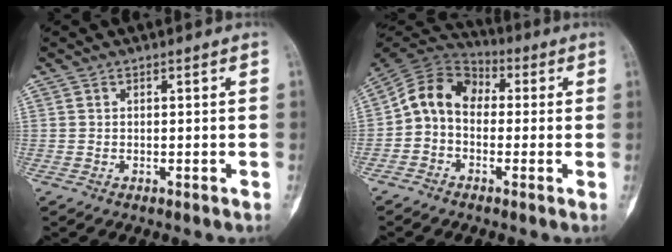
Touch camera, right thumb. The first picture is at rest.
{"total": 10.2, "force": [-0.2, 7.8, 6.5], "torque": [-0.096, 0.036, -0.026]}